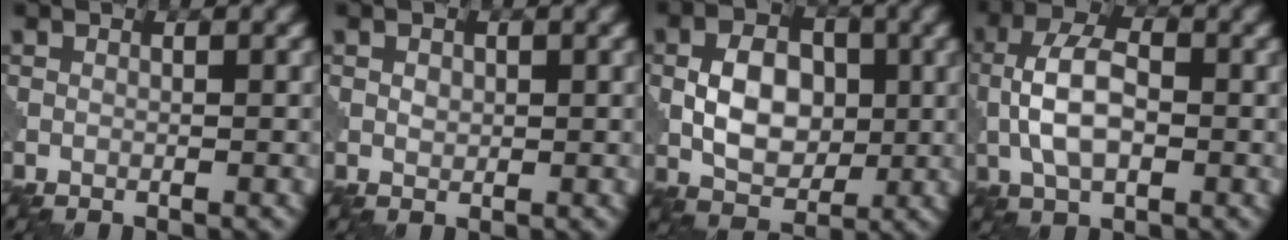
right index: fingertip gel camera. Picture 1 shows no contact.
{"total": 0.9, "force": [0.2, 0.8, 0.5], "torque": [-0.009, 0.000, 0.003]}
{"total": 5.8, "force": [-0.1, 3.9, 4.2], "torque": [-0.069, 0.001, -0.002]}
{"total": 5.7, "force": [-0.4, 3.1, 4.8], "torque": [-0.099, 0.007, -0.014]}